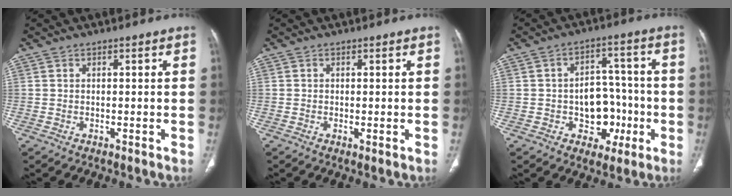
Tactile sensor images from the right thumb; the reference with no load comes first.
{"total": 1.0, "force": [-0.2, 0.3, 1.0], "torque": [-0.022, -0.005, -0.003]}
{"total": 10.0, "force": [-2.6, 7.5, 6.1], "torque": [-0.038, 0.039, -0.031]}